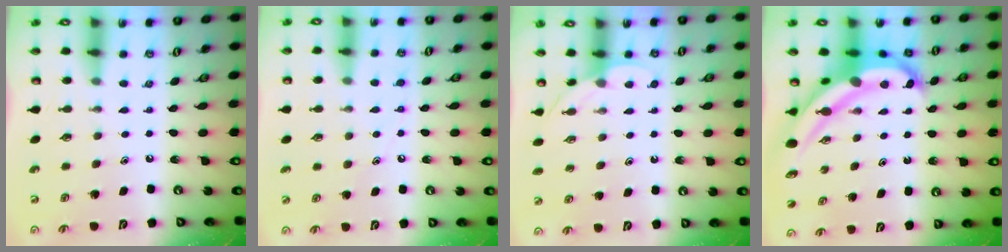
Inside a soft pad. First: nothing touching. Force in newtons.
{"total": 5.0, "press": 5.0, "slide": 0.5}
{"total": 3.4, "press": 3.4, "slide": 0.2}
{"total": 8.5, "press": 8.5, "slide": 1.0}